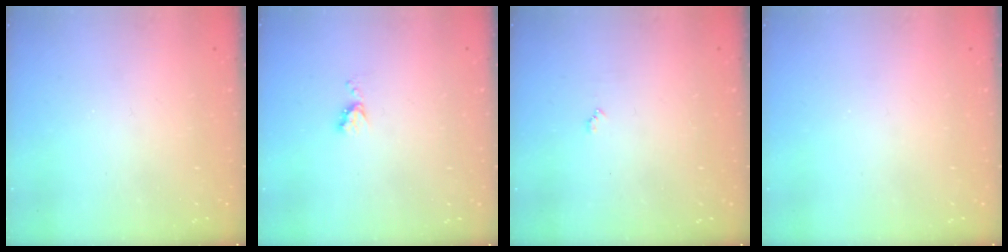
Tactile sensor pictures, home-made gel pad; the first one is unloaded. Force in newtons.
{"total": 4.4, "press": 4.3, "slide": 0.5}
{"total": 3.7, "press": 3.7, "slide": 0.4}
{"total": 0.0}